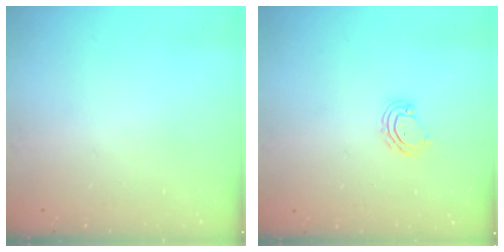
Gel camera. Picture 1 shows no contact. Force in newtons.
{"total": 5.0, "press": 4.9, "slide": 0.3}